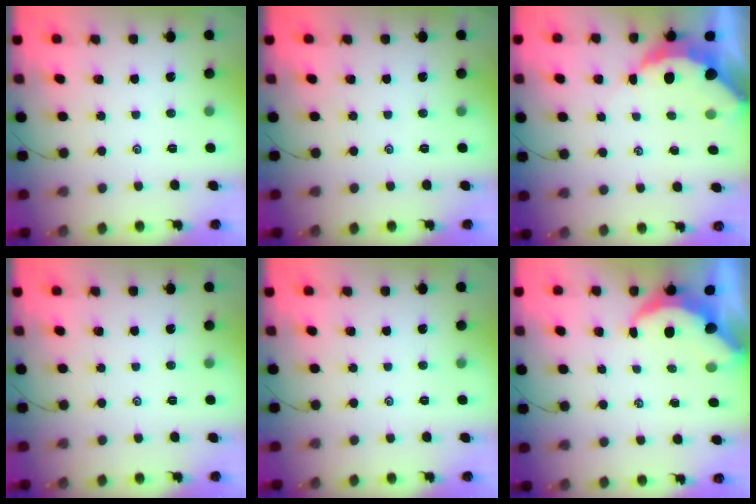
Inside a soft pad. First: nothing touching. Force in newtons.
{"total": 0.0}
{"total": 6.0, "press": 5.9, "slide": 0.8}
{"total": 0.0}
{"total": 0.0}
{"total": 7.4, "press": 7.3, "slide": 1.1}